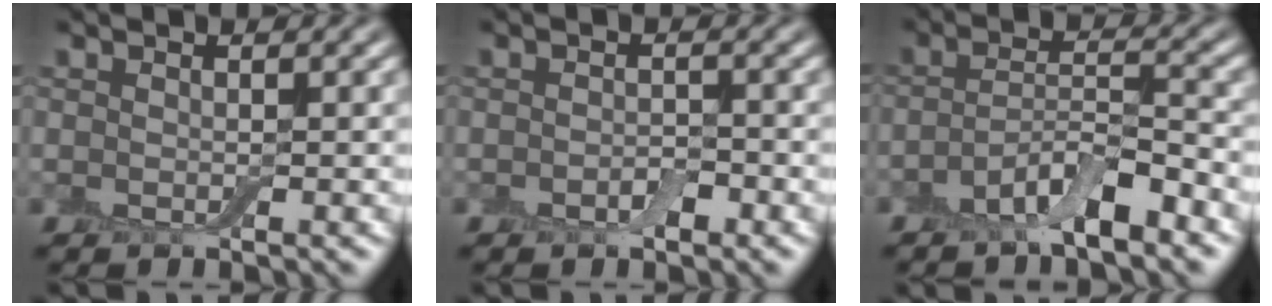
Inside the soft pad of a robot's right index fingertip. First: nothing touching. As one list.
[{"total": 1.5, "force": [-0.7, 0.8, 1.1], "torque": [-0.020, -0.001, -0.013]}, {"total": 4.9, "force": [-3.0, 1.2, 3.6], "torque": [-0.065, 0.003, -0.059]}]